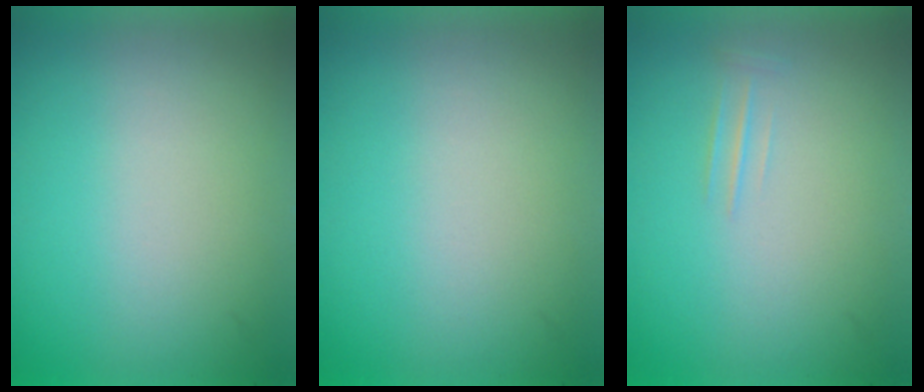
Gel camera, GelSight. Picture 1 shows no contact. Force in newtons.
{"total": 0.0}
{"total": 2.0}